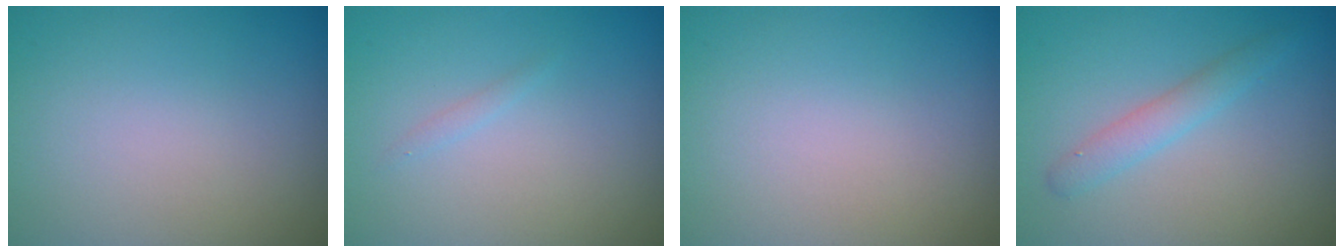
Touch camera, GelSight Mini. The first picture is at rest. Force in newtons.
{"total": 1.1, "press": 1.1, "slide": 0.2}
{"total": 0.0}
{"total": 2.1, "press": 2.1, "slide": 0.2}